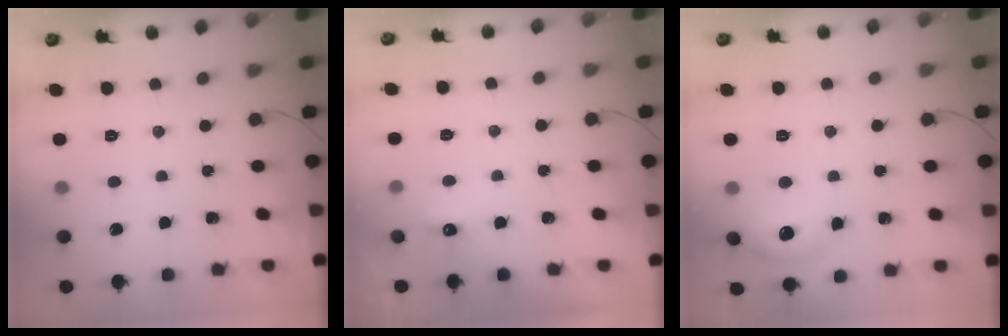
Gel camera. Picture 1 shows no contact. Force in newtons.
{"total": 3.9, "press": 3.7, "slide": 1.0}
{"total": 9.8, "press": 9.0, "slide": 4.0}